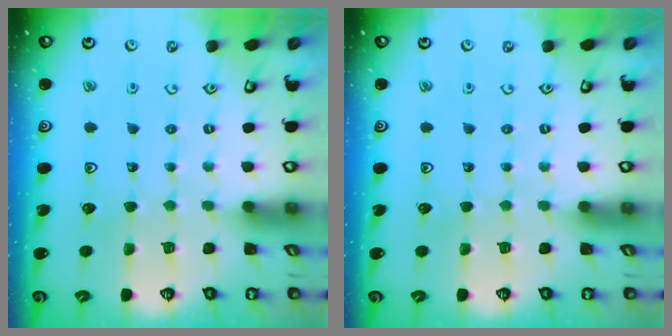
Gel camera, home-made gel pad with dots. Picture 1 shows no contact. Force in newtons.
{"total": 0.0}